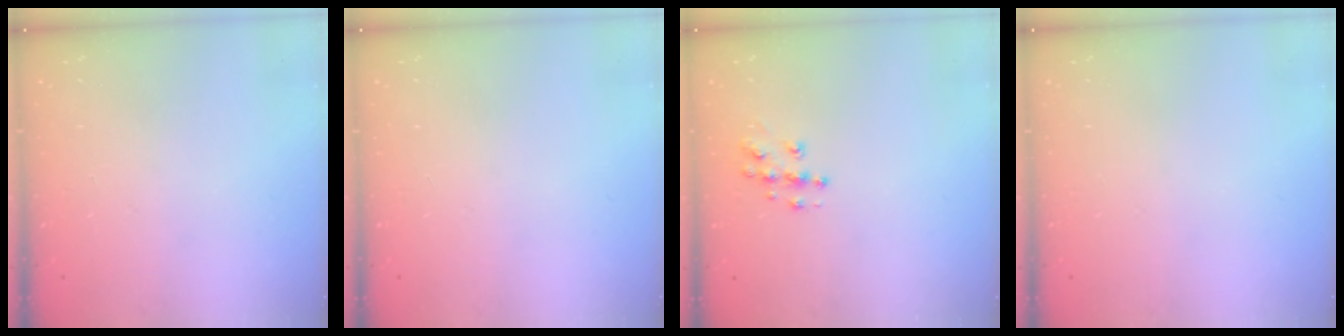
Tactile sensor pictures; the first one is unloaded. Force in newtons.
{"total": 0.0}
{"total": 8.6, "press": 8.6, "slide": 0.4}
{"total": 0.0}